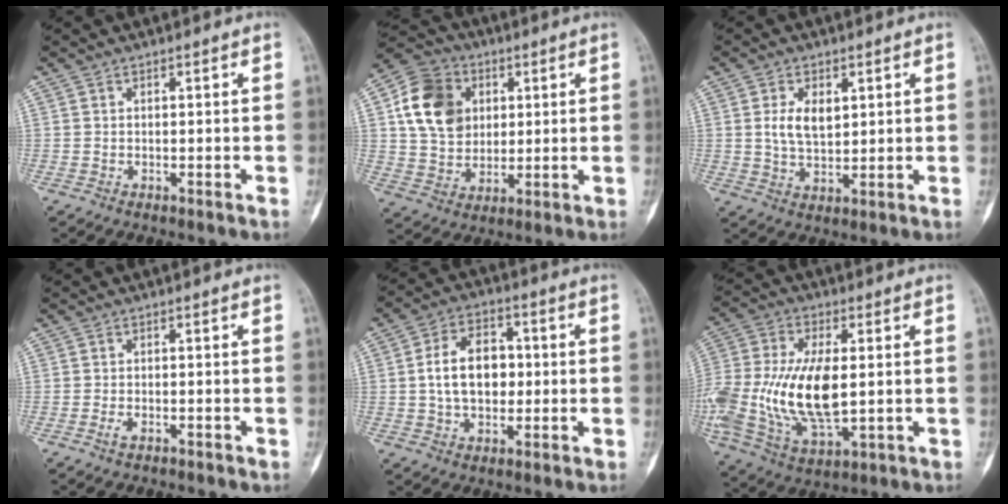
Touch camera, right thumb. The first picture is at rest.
{"total": 15.0, "force": [3.6, 12.0, 8.2], "torque": [-0.123, 0.000, 0.062]}
{"total": 6.4, "force": [1.7, 3.9, 4.9], "torque": [-0.071, -0.007, 0.035]}
{"total": 1.6, "force": [-0.9, 0.8, 1.0], "torque": [-0.021, 0.003, -0.019]}
{"total": 11.5, "force": [0.2, 7.8, 8.4], "torque": [-0.115, 0.017, 0.000]}
{"total": 23.3, "force": [-0.9, 12.3, 19.8], "torque": [-0.440, -0.016, -0.005]}